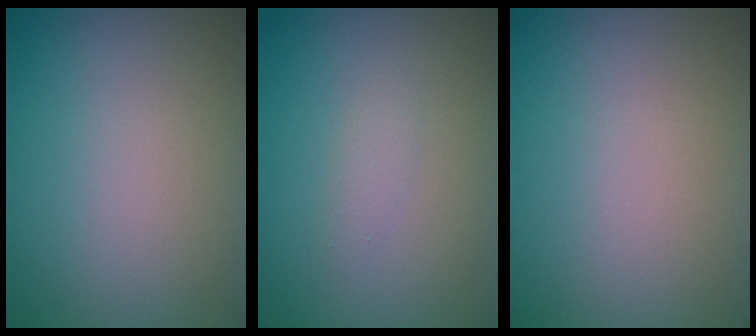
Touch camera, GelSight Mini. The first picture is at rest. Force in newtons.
{"total": 0.9, "press": 0.9, "slide": 0.0}
{"total": 0.0}